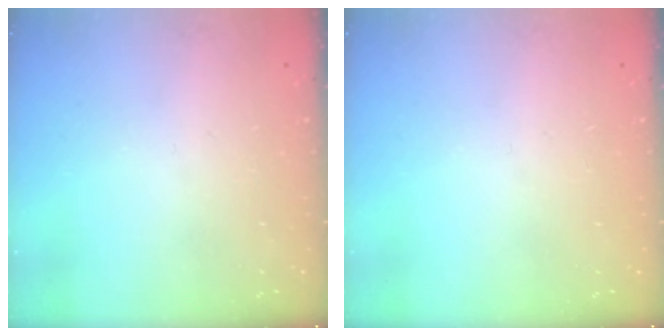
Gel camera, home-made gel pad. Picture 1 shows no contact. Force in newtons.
{"total": 0.0}